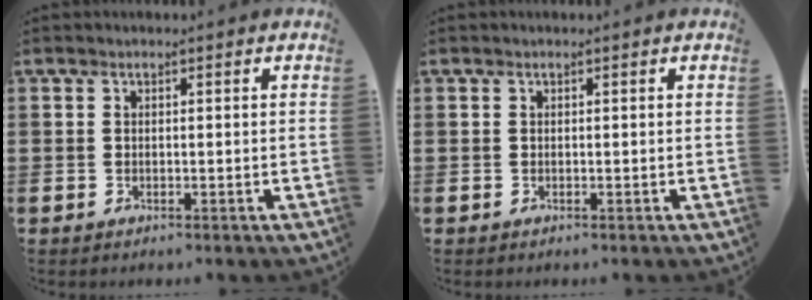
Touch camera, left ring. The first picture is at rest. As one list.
[{"total": 0.0}]